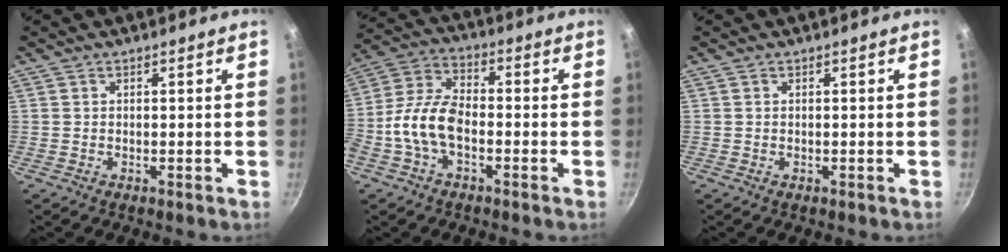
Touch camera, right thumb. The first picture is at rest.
{"total": 10.5, "force": [-3.0, 5.9, 8.2], "torque": [-0.161, 0.040, -0.071]}
{"total": 0.0}